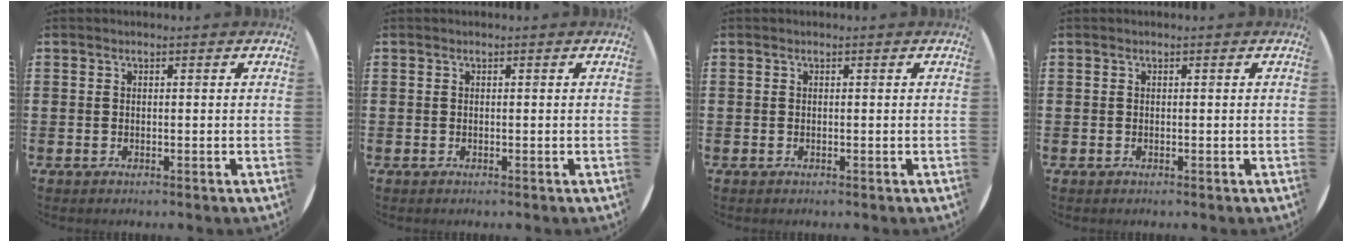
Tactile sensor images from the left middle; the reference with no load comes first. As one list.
[{"total": 0.0}, {"total": 0.0}, {"total": 0.0}]